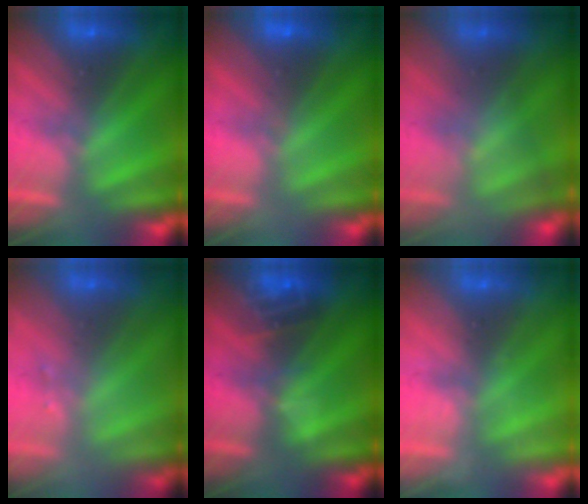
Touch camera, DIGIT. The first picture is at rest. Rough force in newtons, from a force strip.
{"total": 2.8}
{"total": 4.7}
{"total": 1.5}
{"total": 2.8}
{"total": 2.2}